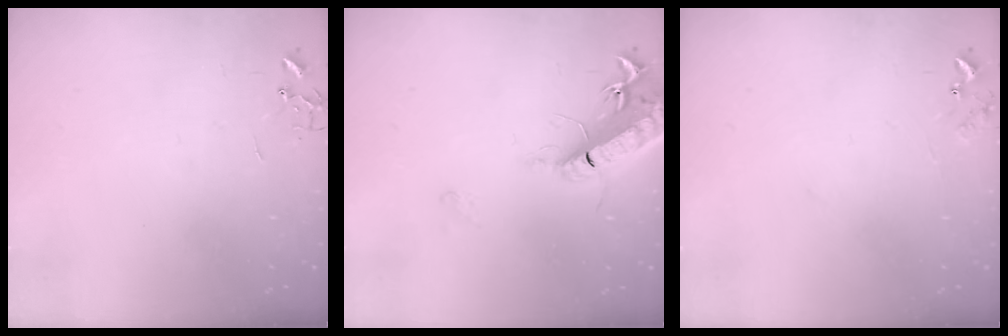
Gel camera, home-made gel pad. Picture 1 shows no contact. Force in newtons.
{"total": 17.2, "press": 16.5, "slide": 4.6}
{"total": 7.8, "press": 7.8, "slide": 0.5}